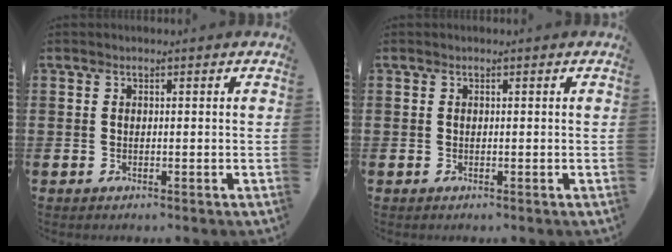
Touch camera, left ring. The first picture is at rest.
{"total": 0.0}